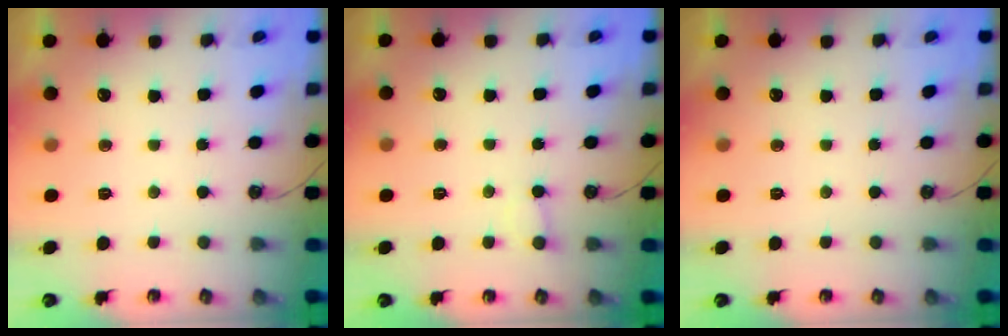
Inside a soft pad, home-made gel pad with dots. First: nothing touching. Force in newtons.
{"total": 3.7, "press": 3.7, "slide": 0.3}
{"total": 0.0}